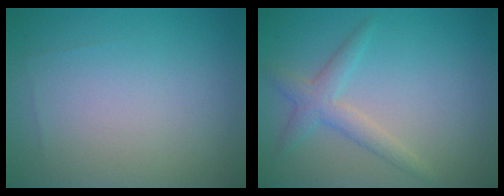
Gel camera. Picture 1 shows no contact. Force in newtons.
{"total": 2.5, "press": 2.5, "slide": 0.0}